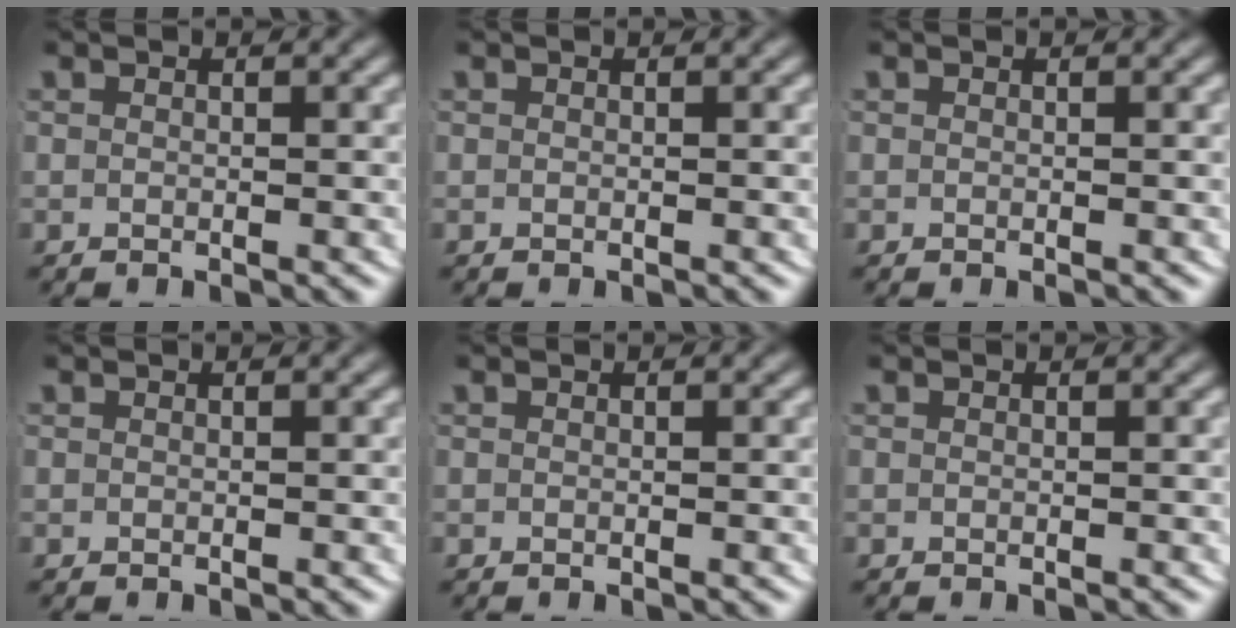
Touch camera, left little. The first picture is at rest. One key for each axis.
{"total": 0.0}
{"total": 0.0}
{"total": 0.0}
{"total": 0.0}
{"total": 0.0}